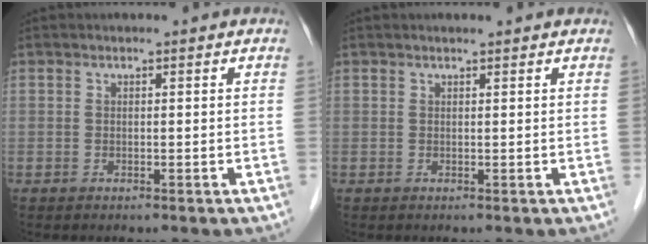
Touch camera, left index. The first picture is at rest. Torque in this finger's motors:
{"motor_torque": [-0.34, 0.30, -0.35, 0.00]}